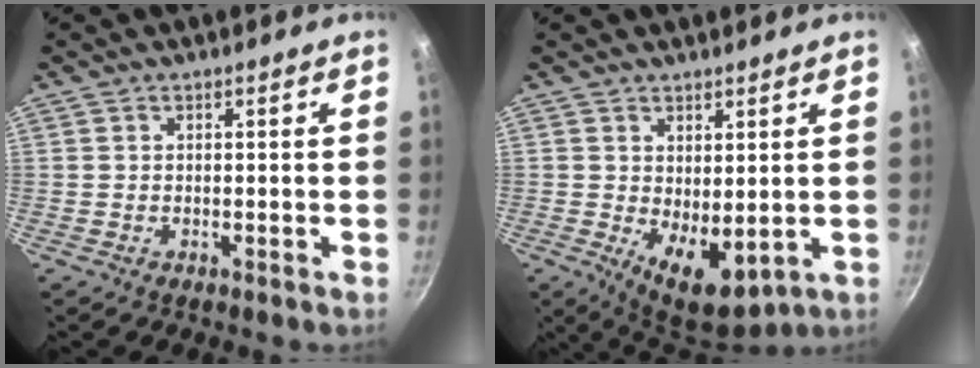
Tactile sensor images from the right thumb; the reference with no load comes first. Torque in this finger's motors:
{"motor_torque": [-0.45, 0.55, 0.68, 0.58, 0.07]}